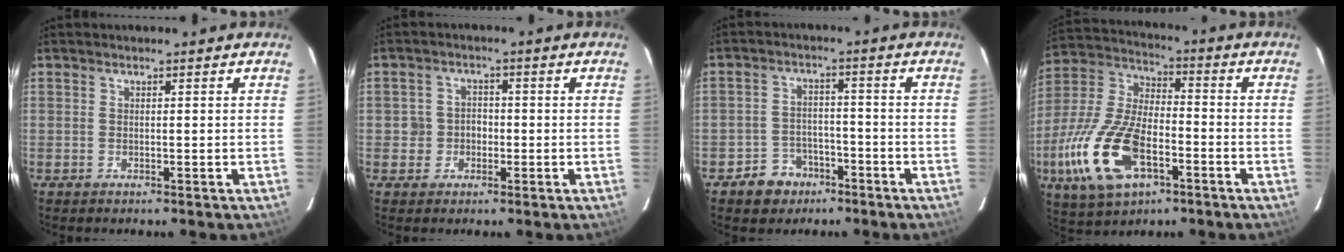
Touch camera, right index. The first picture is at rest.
{"total": 3.8, "force": [-1.0, 3.6, 0.6], "torque": [-0.009, 0.017, -0.015]}
{"total": 6.6, "force": [-4.3, 4.8, 1.3], "torque": [-0.046, 0.017, -0.059]}
{"total": 19.9, "force": [-7.7, 10.0, 15.4], "torque": [-0.347, -0.015, -0.137]}